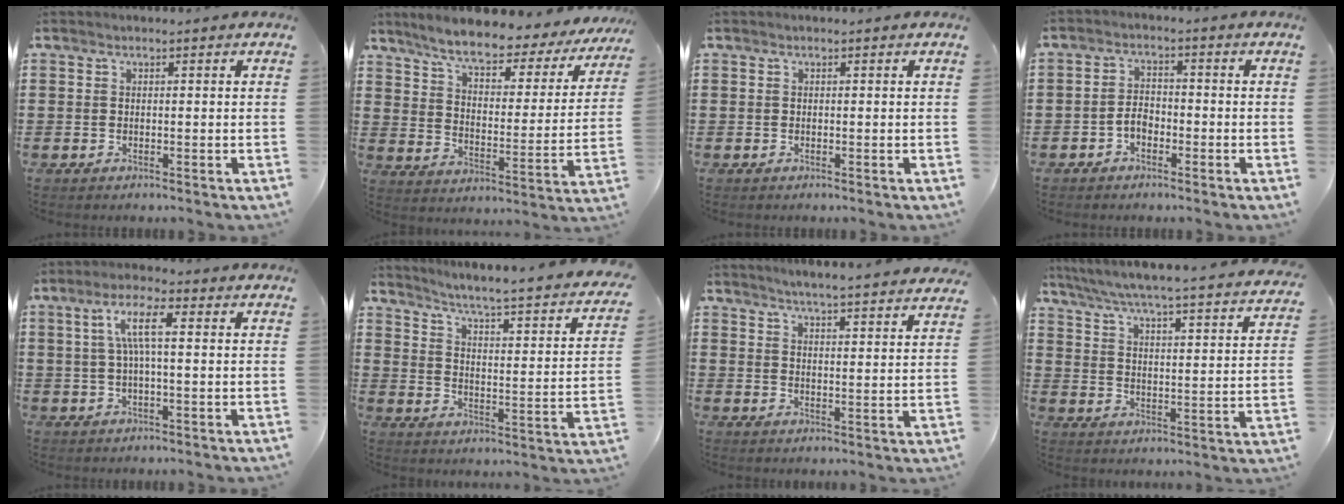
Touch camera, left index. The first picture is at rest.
{"total": 6.7, "force": [5.6, 0.8, 3.5], "torque": [-0.084, -0.037, 0.087]}
{"total": 0.0}
{"total": 2.7, "force": [-1.4, 1.6, 1.7], "torque": [-0.041, 0.005, -0.032]}
{"total": 6.5, "force": [1.2, 1.8, 6.1], "torque": [-0.127, 0.008, 0.016]}
{"total": 3.2, "force": [2.3, -0.7, 2.1], "torque": [-0.059, -0.041, 0.021]}
{"total": 4.0, "force": [3.9, -0.8, 0.6], "torque": [-0.030, -0.029, 0.066]}
{"total": 4.4, "force": [3.8, -0.6, 2.1], "torque": [-0.061, -0.044, 0.053]}